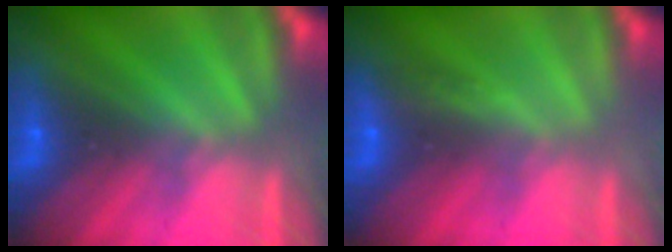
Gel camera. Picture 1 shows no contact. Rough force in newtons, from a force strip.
{"total": 2.9}